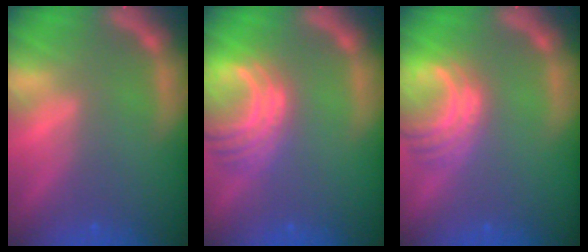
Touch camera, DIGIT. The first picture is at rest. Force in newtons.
{"total": 7.0}
{"total": 5.5}